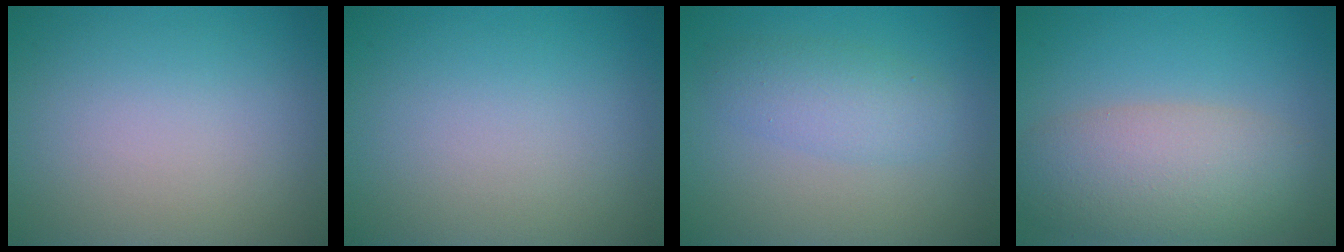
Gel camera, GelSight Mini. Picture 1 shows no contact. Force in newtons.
{"total": 0.0}
{"total": 3.0, "press": 3.0, "slide": 0.1}
{"total": 6.6, "press": 6.6, "slide": 0.3}